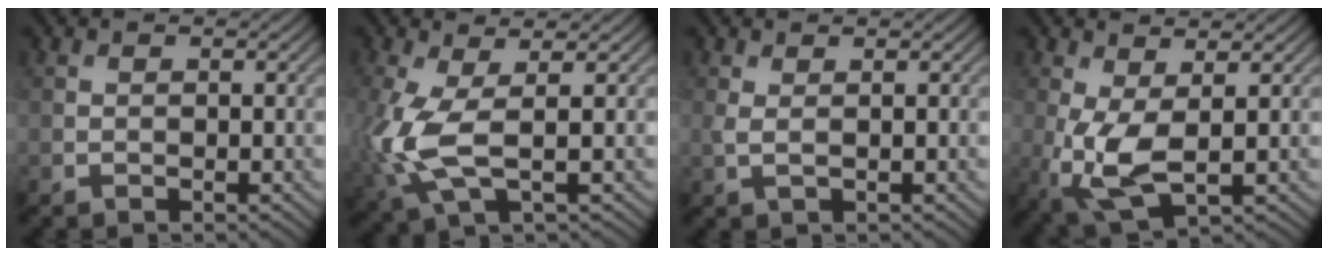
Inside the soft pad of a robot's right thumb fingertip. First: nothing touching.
{"total": 7.5, "force": [-0.4, 2.8, 6.9], "torque": [-0.188, -0.001, -0.010]}
{"total": 1.4, "force": [0.5, 0.3, 1.2], "torque": [-0.033, 0.002, 0.010]}
{"total": 6.3, "force": [-0.3, 2.7, 5.6], "torque": [-0.146, -0.006, -0.004]}